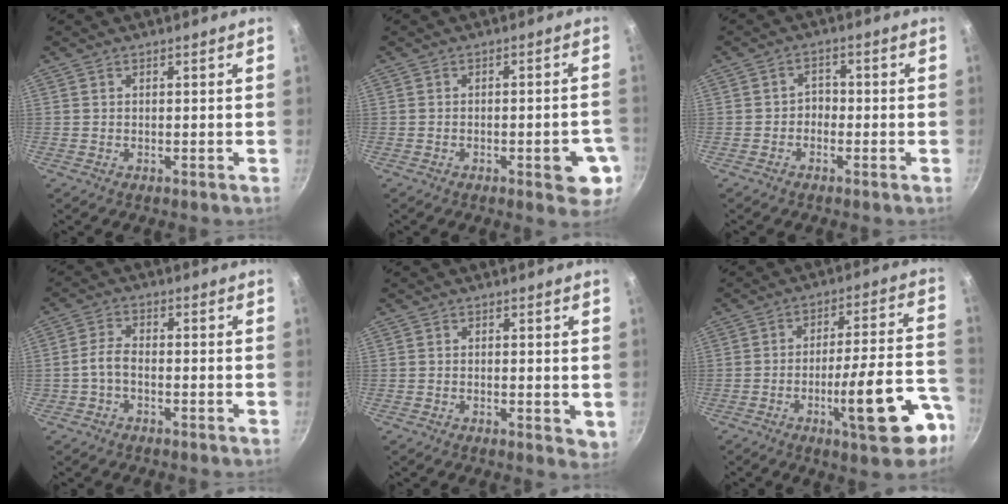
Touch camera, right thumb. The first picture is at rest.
{"total": 9.1, "force": [-3.4, 3.1, 7.9], "torque": [-0.072, 0.024, -0.036]}
{"total": 2.4, "force": [-1.1, 1.9, 1.1], "torque": [-0.001, 0.016, -0.023]}
{"total": 3.3, "force": [-1.3, 1.8, 2.4], "torque": [-0.049, 0.022, -0.032]}
{"total": 2.9, "force": [0.1, 1.3, 2.6], "torque": [-0.030, -0.007, 0.001]}
{"total": 16.2, "force": [-7.3, 4.0, 13.9], "torque": [-0.178, 0.046, -0.100]}